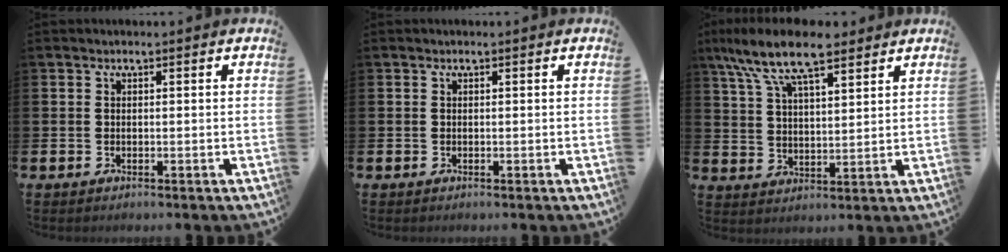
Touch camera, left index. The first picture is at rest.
{"total": 0.0}
{"total": 10.0, "force": [8.1, 2.7, 5.2], "torque": [-0.125, -0.020, 0.150]}